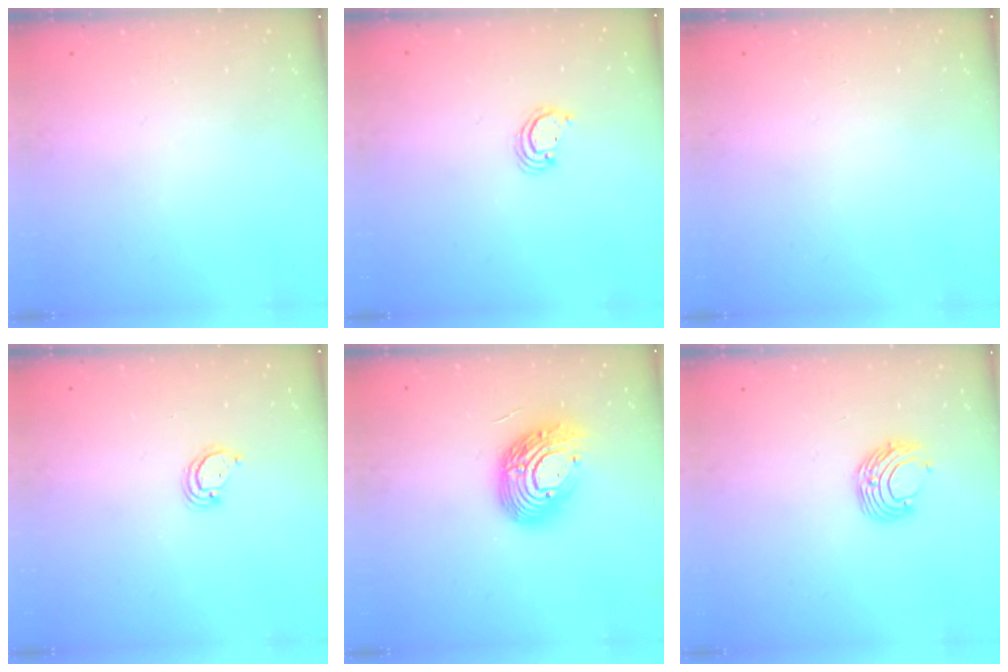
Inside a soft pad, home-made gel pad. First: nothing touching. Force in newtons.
{"total": 2.2, "press": 2.2, "slide": 0.2}
{"total": 0.0}
{"total": 2.9, "press": 2.8, "slide": 0.2}
{"total": 15.7, "press": 15.7, "slide": 1.1}
{"total": 8.8, "press": 8.8, "slide": 0.9}